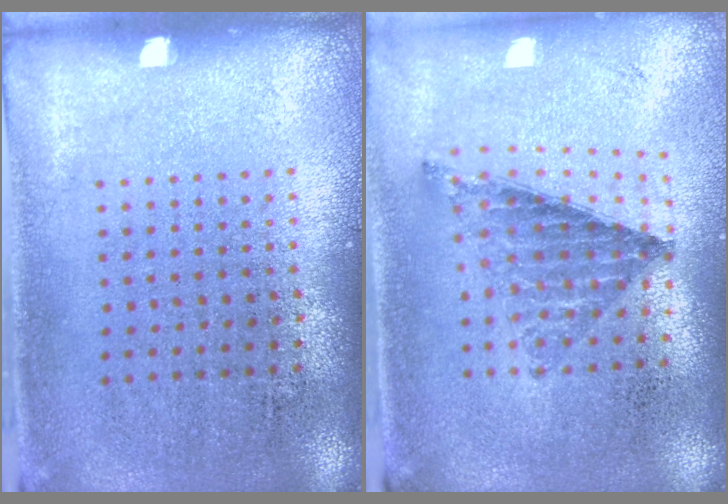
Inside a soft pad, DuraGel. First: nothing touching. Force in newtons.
{"total": 0.8, "press": 0.8, "slide": 0.1}